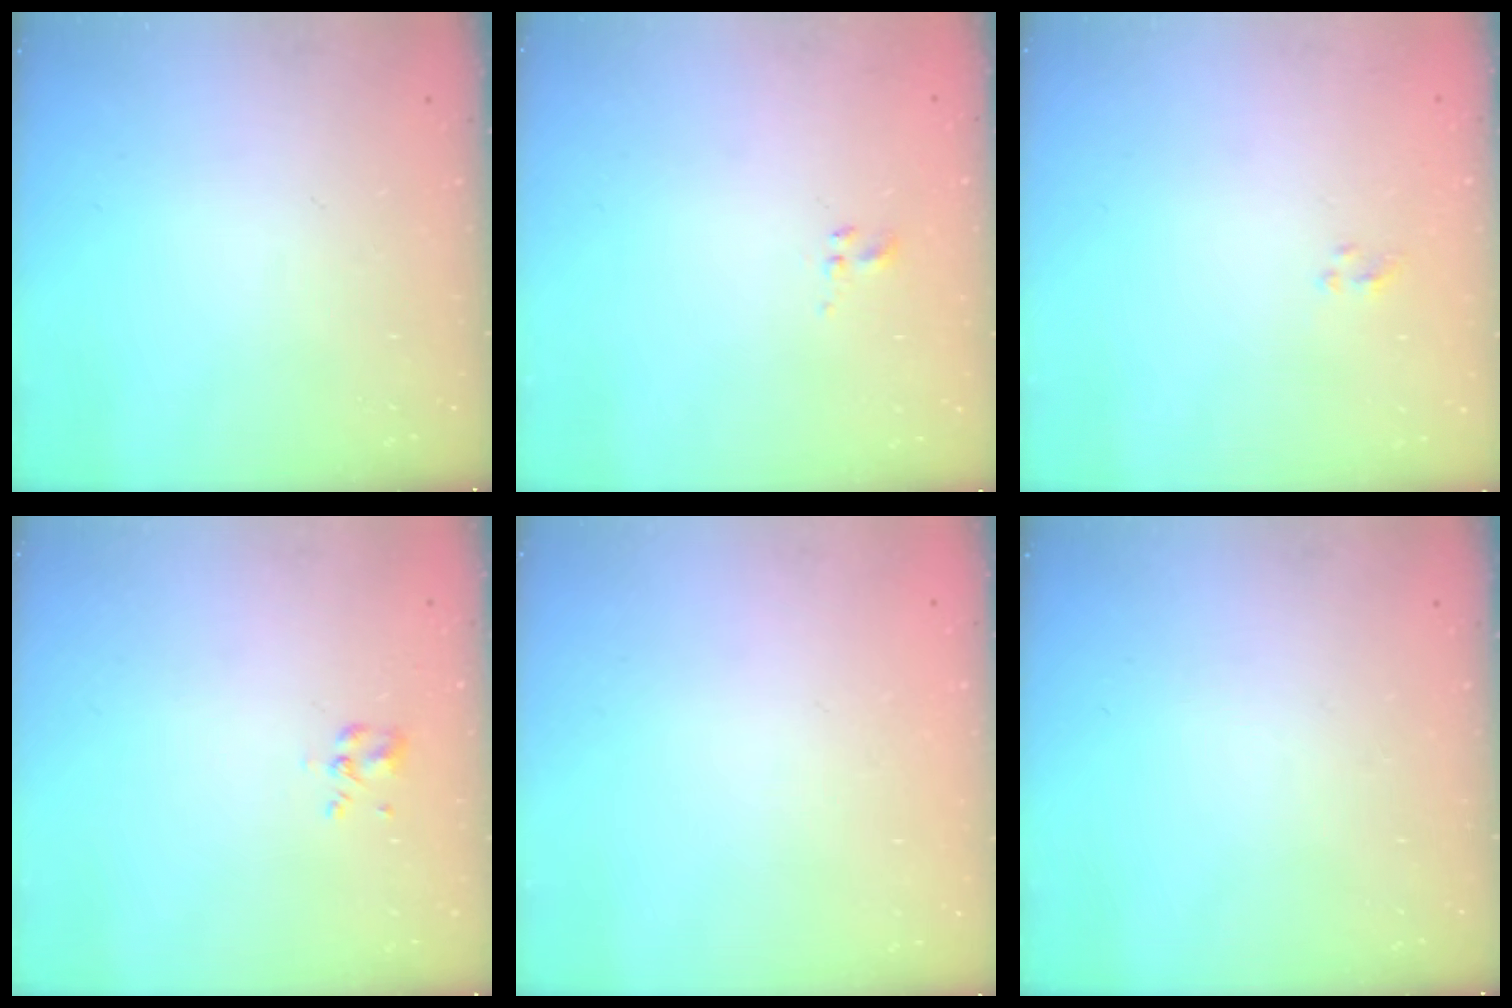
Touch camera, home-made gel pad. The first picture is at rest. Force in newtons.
{"total": 1.0, "press": 0.8, "slide": 0.6}
{"total": 1.2, "press": 1.0, "slide": 0.6}
{"total": 1.9, "press": 1.8, "slide": 0.8}
{"total": 1.8, "press": 1.8, "slide": 0.2}
{"total": 0.0}